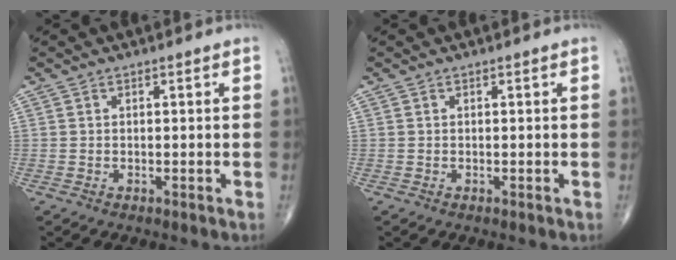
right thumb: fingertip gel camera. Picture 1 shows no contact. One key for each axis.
{"total": 0.0}